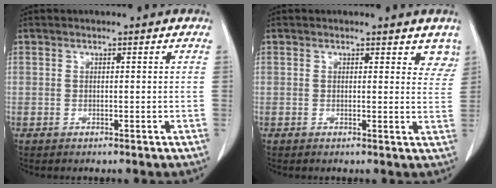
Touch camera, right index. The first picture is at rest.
{"total": 4.5, "force": [3.8, 1.9, 1.5], "torque": [0.004, -0.014, 0.026]}